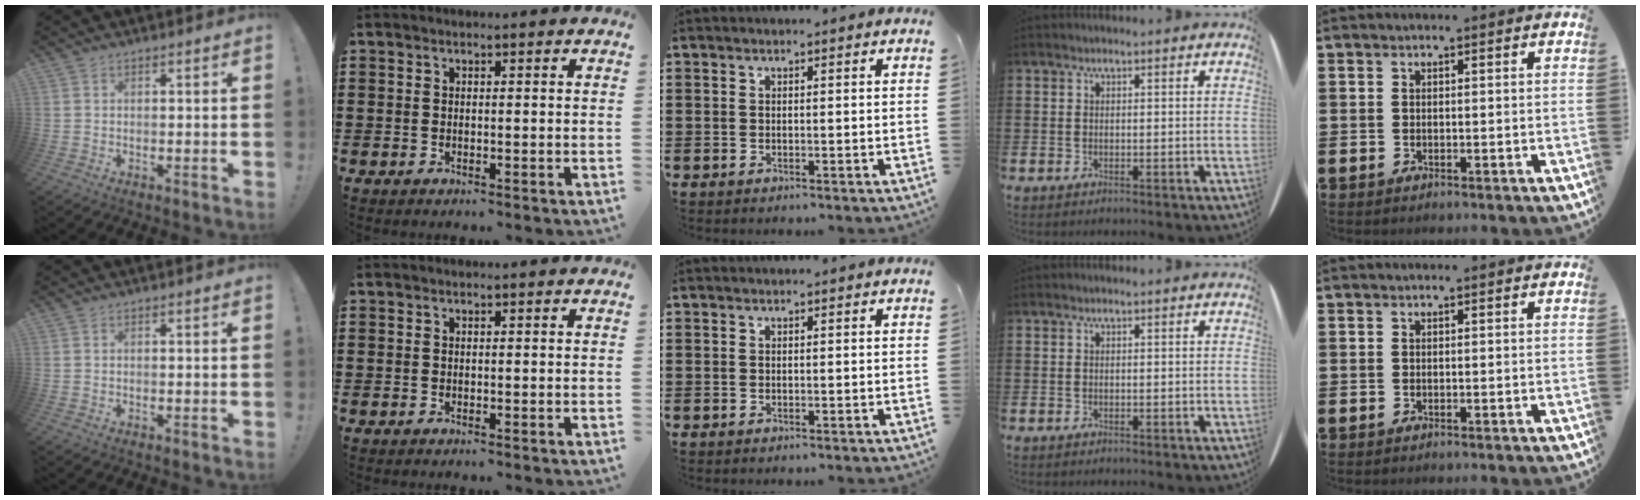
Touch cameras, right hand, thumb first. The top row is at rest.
{}